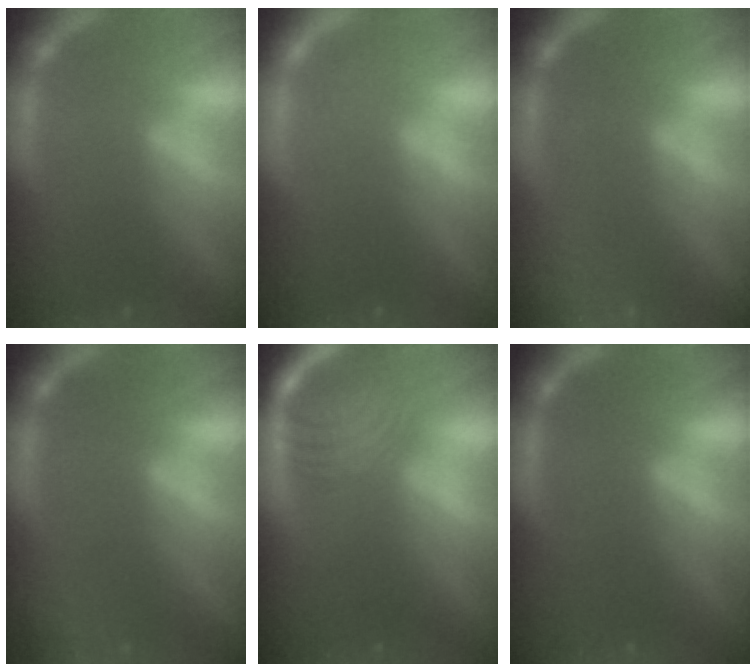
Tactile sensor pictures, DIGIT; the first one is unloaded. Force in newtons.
{"total": 1.0}
{"total": 6.1}
{"total": 2.4}
{"total": 7.6}
{"total": 0.0}